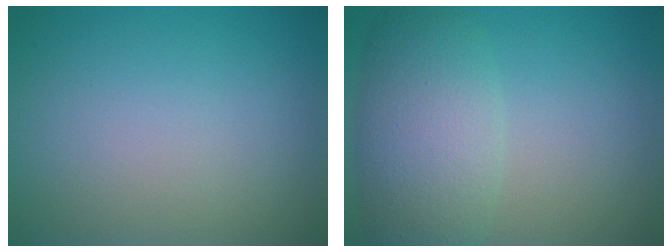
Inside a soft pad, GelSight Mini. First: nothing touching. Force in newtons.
{"total": 6.0, "press": 6.0, "slide": 0.3}